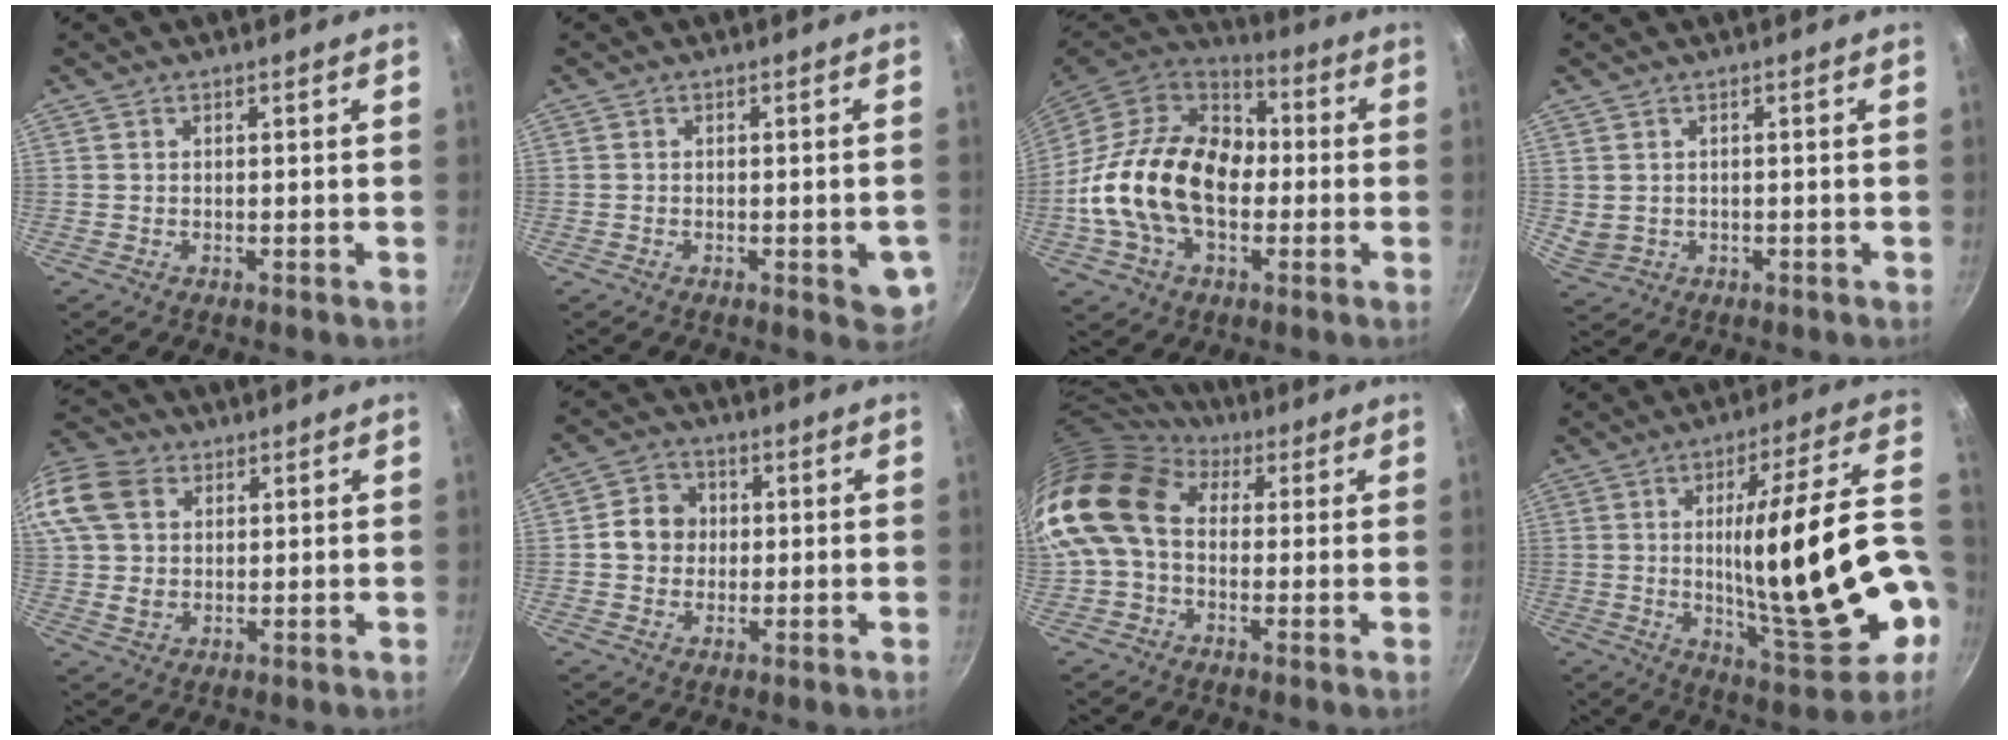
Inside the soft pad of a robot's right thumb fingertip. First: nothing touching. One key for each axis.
{"total": 4.9, "fx": -1.4, "fy": 1.9, "fz": 4.3, "tx": -0.041, "ty": -0.004, "tz": -0.019}
{"total": 23.3, "fx": -2.1, "fy": 16.0, "fz": 16.8, "tx": -0.275, "ty": 0.040, "tz": -0.047}
{"total": 2.8, "fx": 0.0, "fy": 2.4, "fz": 1.6, "tx": -0.028, "ty": 0.004, "tz": 0.014}
{"total": 18.0, "fx": 5.8, "fy": 13.6, "fz": 10.2, "tx": -0.235, "ty": 0.024, "tz": 0.104}
{"total": 6.5, "fx": 0.4, "fy": 5.9, "fz": 2.8, "tx": -0.018, "ty": 0.009, "tz": -0.006}
{"total": 14.1, "fx": 1.9, "fy": 10.7, "fz": 9.0, "tx": -0.161, "ty": 0.022, "tz": 0.014}
{"total": 26.7, "fx": -2.9, "fy": 7.8, "fz": 25.4, "tx": -0.351, "ty": 0.022, "tz": -0.015}